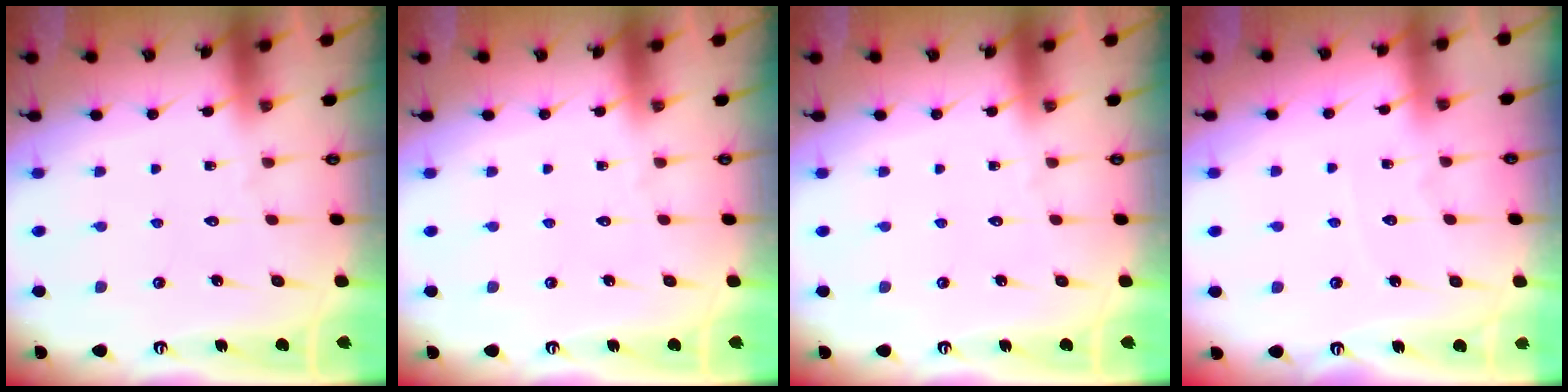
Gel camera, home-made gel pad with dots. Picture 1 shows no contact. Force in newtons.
{"total": 0.0}
{"total": 0.0}
{"total": 2.7, "press": 2.7, "slide": 0.2}